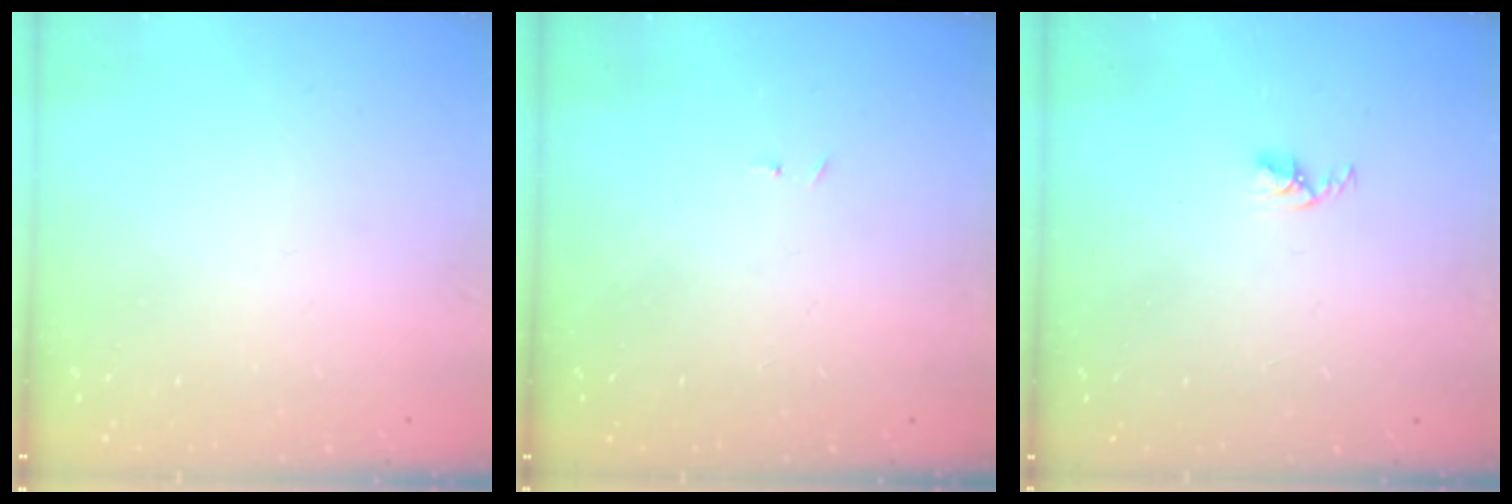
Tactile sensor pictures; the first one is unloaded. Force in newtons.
{"total": 2.9, "press": 2.9, "slide": 0.4}
{"total": 2.5, "press": 2.5, "slide": 0.4}